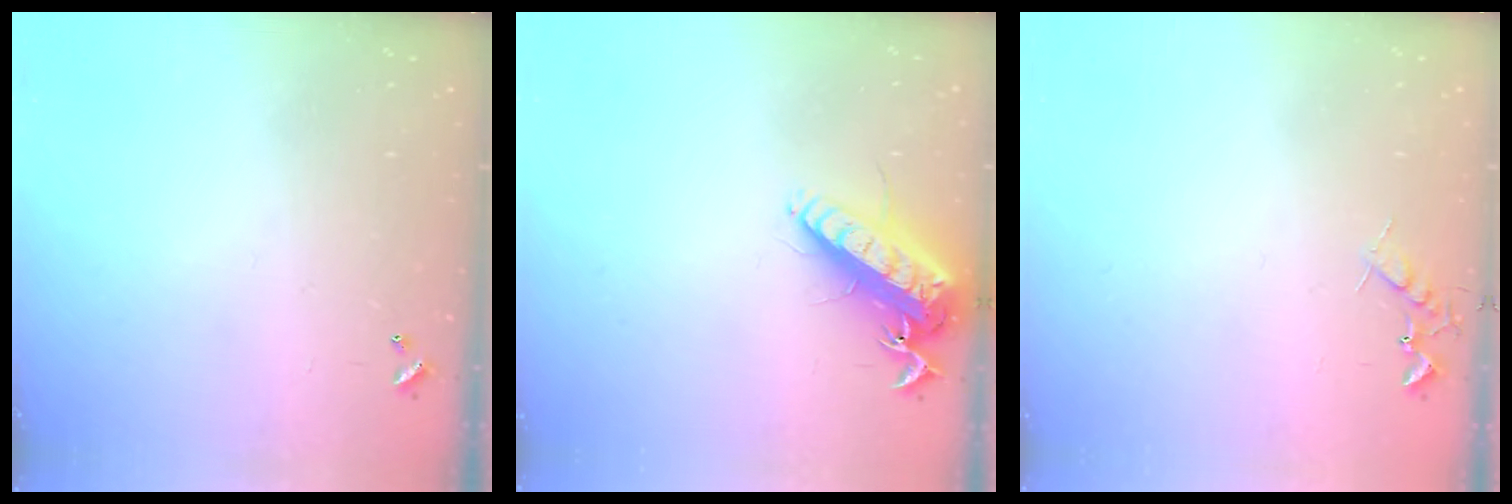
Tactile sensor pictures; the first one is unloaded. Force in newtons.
{"total": 14.6, "press": 14.4, "slide": 2.8}
{"total": 6.6, "press": 6.5, "slide": 0.7}